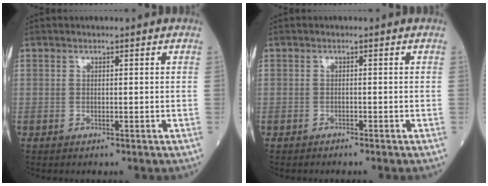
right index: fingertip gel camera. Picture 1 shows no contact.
{"total": 0.6, "force": [-0.6, 0.0, 0.0], "torque": [-0.006, 0.000, -0.014]}